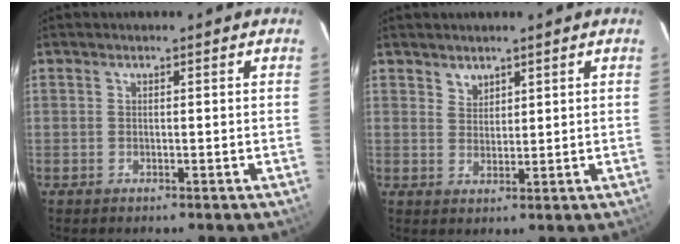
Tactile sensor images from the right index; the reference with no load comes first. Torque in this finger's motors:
{"motor_torque": [0.10, 0.05, 0.00, 0.00]}